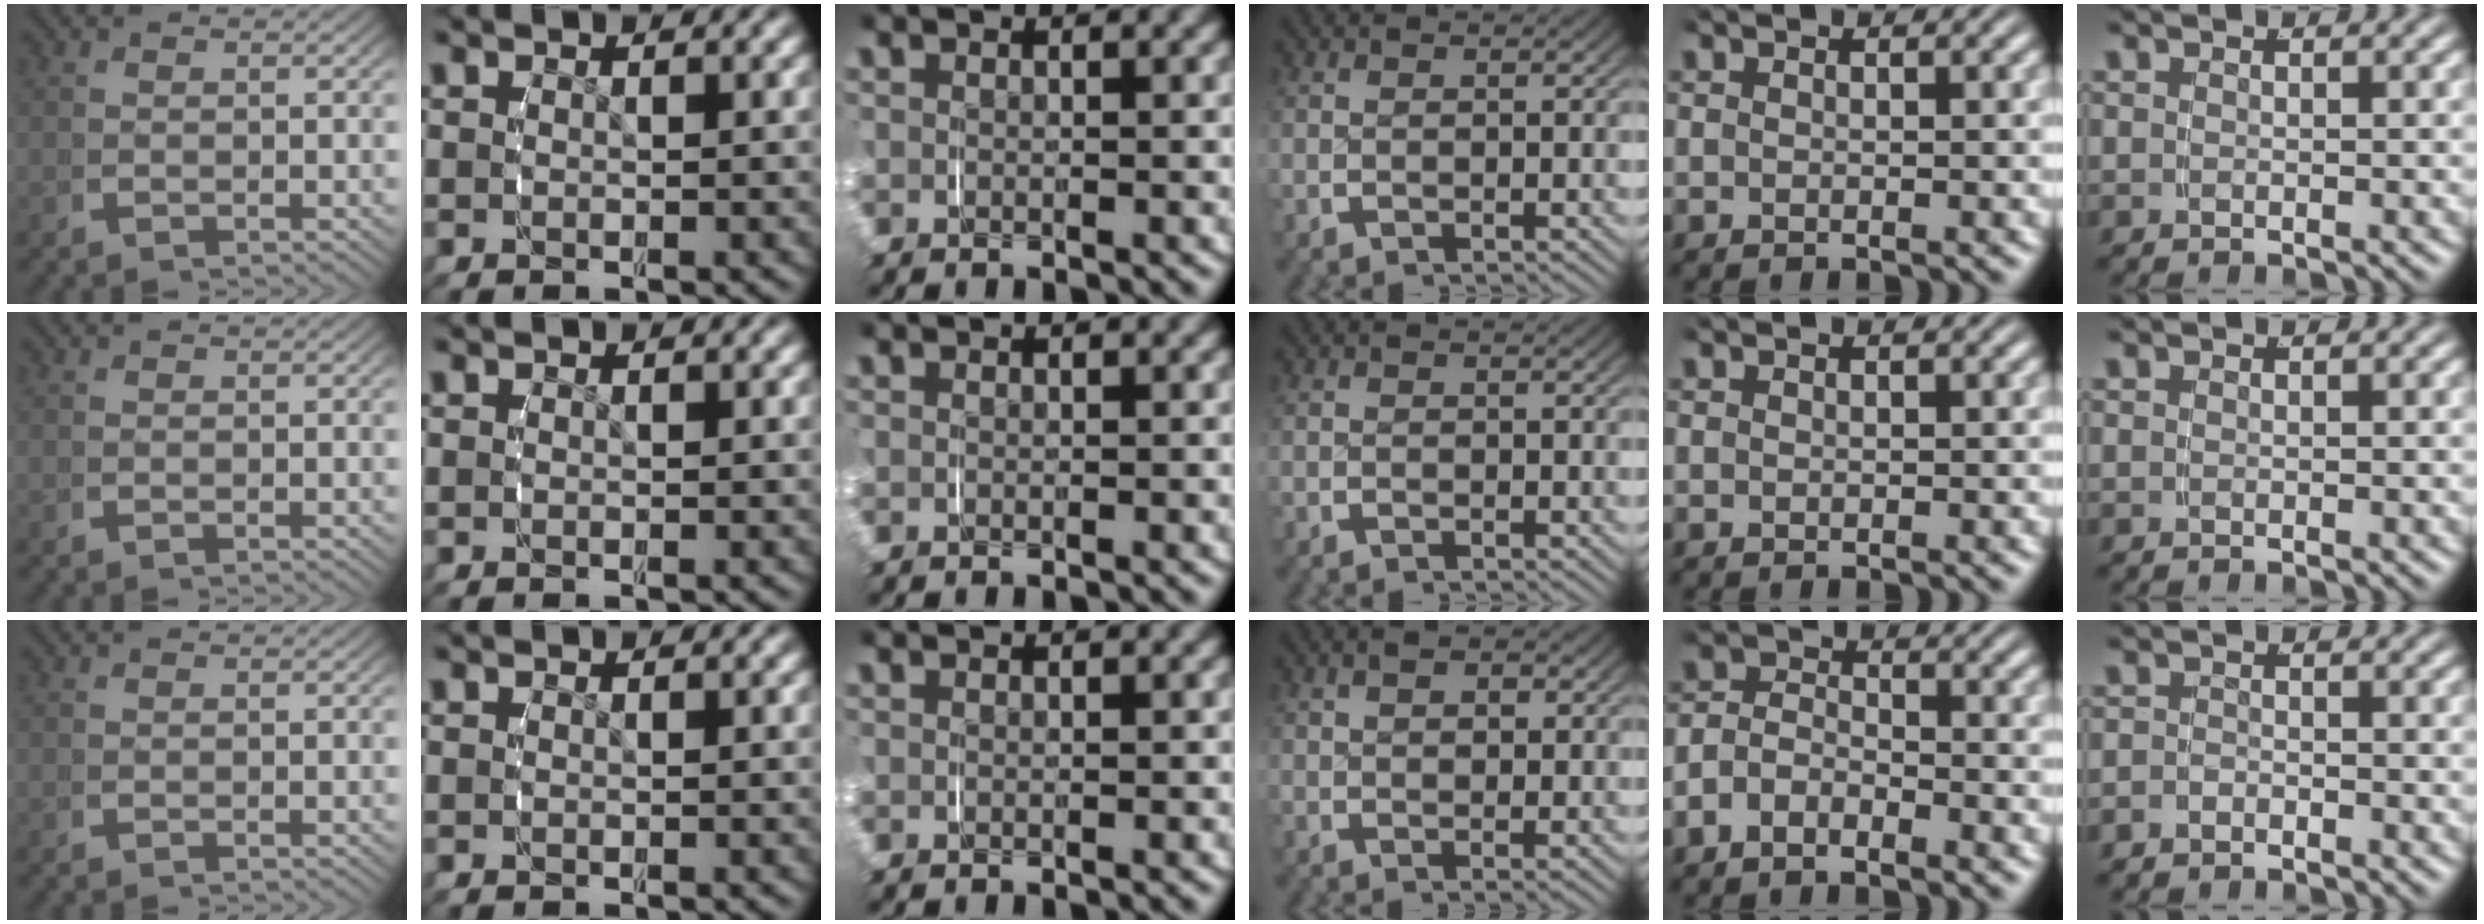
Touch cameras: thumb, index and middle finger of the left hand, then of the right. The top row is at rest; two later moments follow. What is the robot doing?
{"motion": "grasp_and_lifting", "object": "scarf"}